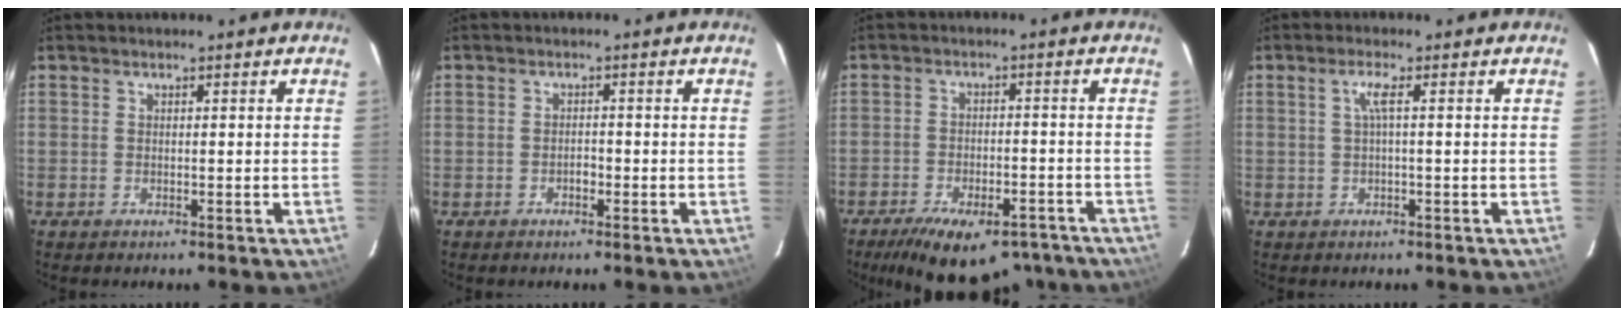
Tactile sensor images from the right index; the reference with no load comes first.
{"total": 1.1, "force": [-0.6, 0.7, 0.6], "torque": [-0.009, 0.004, -0.009]}
{"total": 17.4, "force": [-12.8, 7.4, 9.1], "torque": [-0.174, -0.012, -0.174]}
{"total": 2.3, "force": [0.2, -0.3, 2.3], "torque": [-0.042, 0.003, 0.003]}